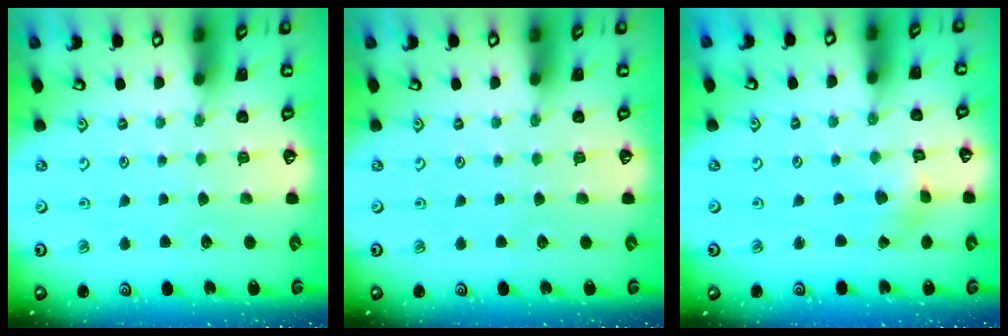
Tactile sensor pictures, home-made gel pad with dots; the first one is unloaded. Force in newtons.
{"total": 0.0}
{"total": 1.4, "press": 1.4, "slide": 0.1}